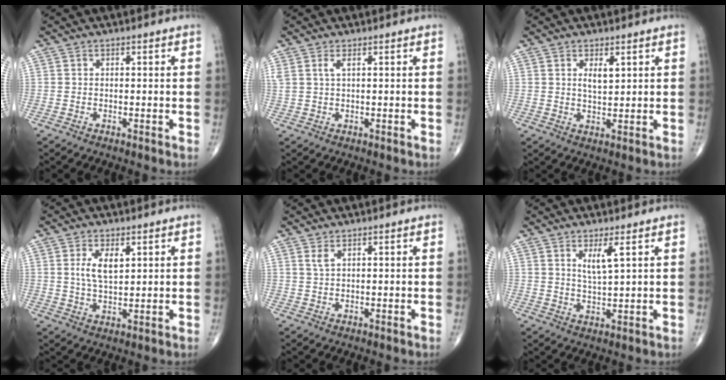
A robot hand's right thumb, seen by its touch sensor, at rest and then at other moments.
{"total": 2.0, "force": [1.0, 0.5, 1.6], "torque": [-0.044, 0.005, 0.026]}
{"total": 3.2, "force": [1.4, 1.3, 2.6], "torque": [-0.039, -0.013, 0.026]}
{"total": 5.5, "force": [1.8, 2.6, 4.5], "torque": [-0.081, -0.011, 0.038]}
{"total": 1.3, "force": [0.8, 0.3, 1.0], "torque": [-0.025, 0.001, 0.020]}
{"total": 4.1, "force": [1.9, 0.5, 3.6], "torque": [-0.070, -0.022, 0.040]}